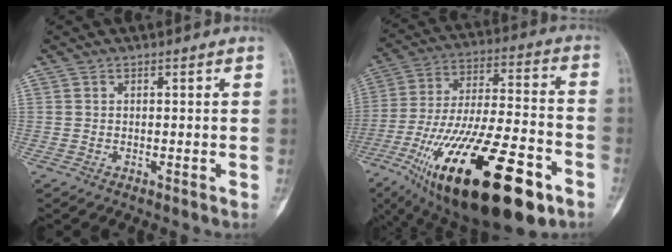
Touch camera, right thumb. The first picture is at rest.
{"total": 32.2, "force": [-15.6, 11.0, 26.0], "torque": [-0.470, 0.037, -0.253]}